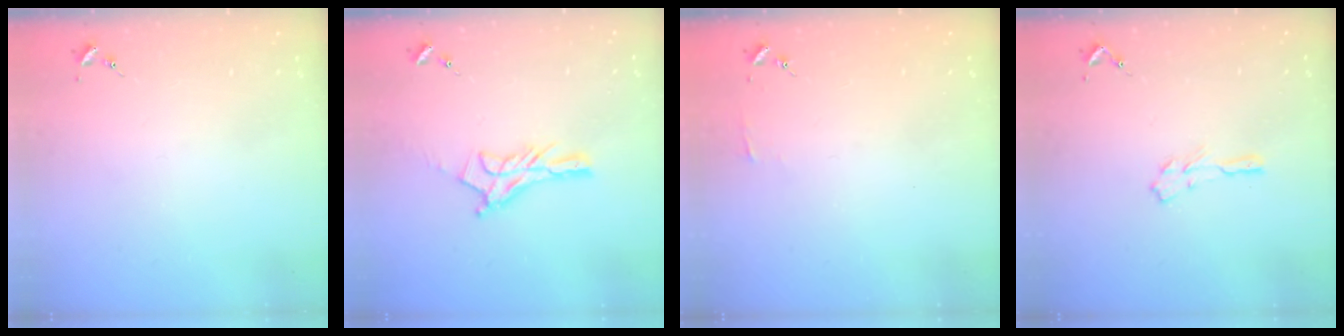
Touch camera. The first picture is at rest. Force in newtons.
{"total": 11.1, "press": 11.0, "slide": 0.8}
{"total": 2.9, "press": 2.9, "slide": 0.3}
{"total": 4.6, "press": 4.6, "slide": 0.2}